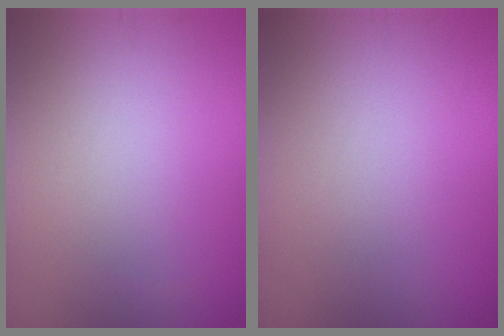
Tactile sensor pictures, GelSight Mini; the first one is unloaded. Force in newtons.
{"total": 0.0}